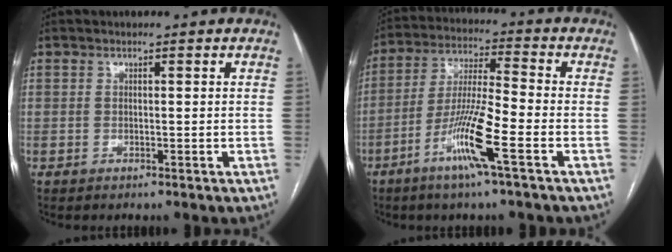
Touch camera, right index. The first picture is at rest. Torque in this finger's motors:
{"motor_torque": [1.03, -0.94, 0.35, 0.08]}